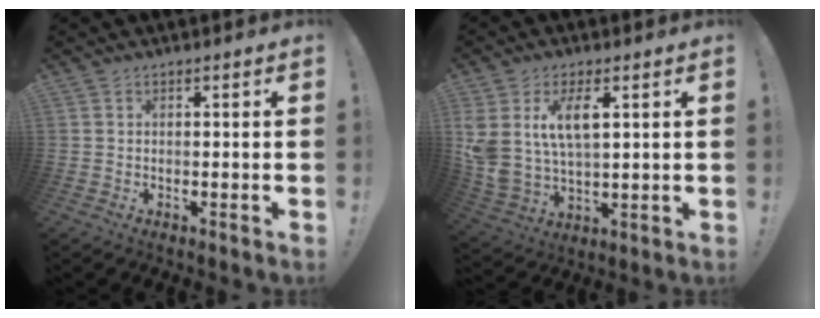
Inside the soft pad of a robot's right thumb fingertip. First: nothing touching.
{"total": 11.3, "force": [4.9, 5.8, 8.3], "torque": [-0.180, -0.016, 0.090]}